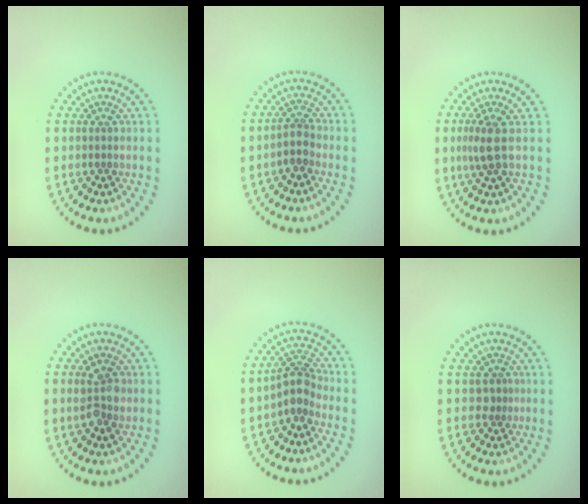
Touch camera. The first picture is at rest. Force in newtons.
{"total": 1.7, "press": 1.4, "slide": 1.0}
{"total": 2.1, "press": 1.7, "slide": 1.2}
{"total": 2.4, "press": 2.4, "slide": 0.1}
{"total": 2.7, "press": 2.0, "slide": 1.8}
{"total": 1.0, "press": 0.6, "slide": 0.8}